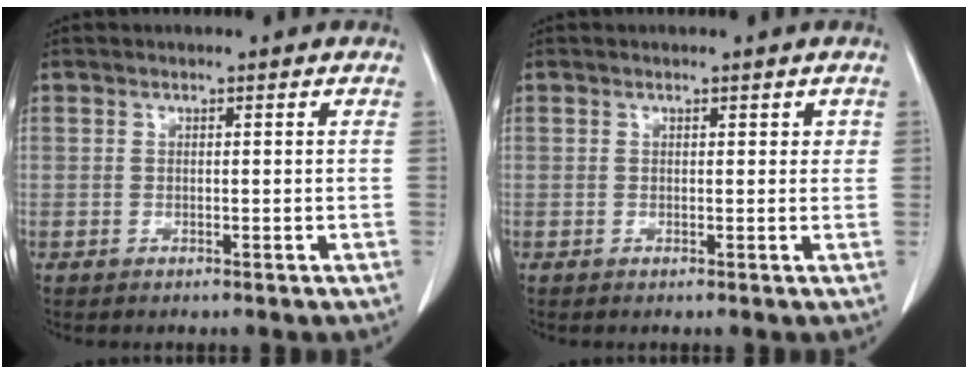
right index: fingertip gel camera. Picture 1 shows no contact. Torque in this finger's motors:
{"motor_torque": [0.07, -0.03, 0.03, 0.01]}